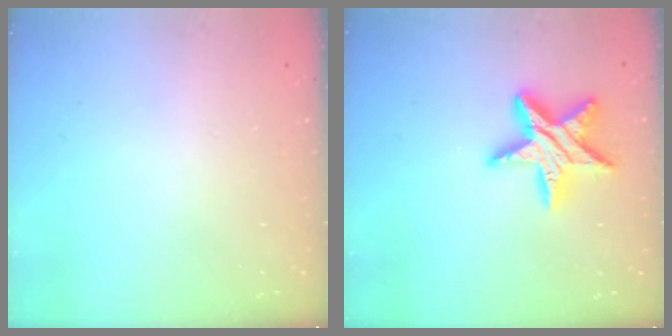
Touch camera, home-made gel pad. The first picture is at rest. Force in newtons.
{"total": 15.1, "press": 15.0, "slide": 1.4}